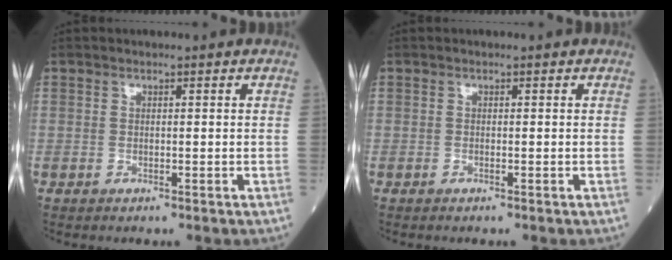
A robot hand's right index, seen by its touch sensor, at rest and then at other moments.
{"total": 0.0}